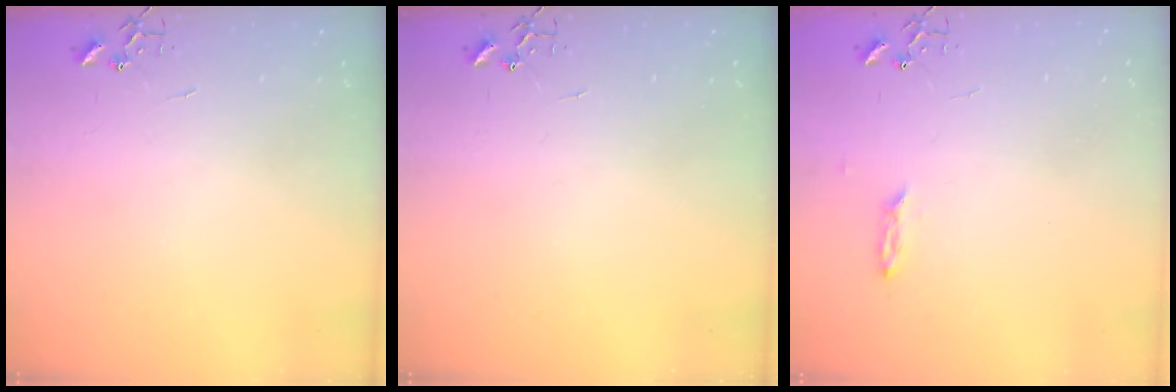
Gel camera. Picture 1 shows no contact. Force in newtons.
{"total": 0.0}
{"total": 2.3, "press": 2.2, "slide": 0.4}